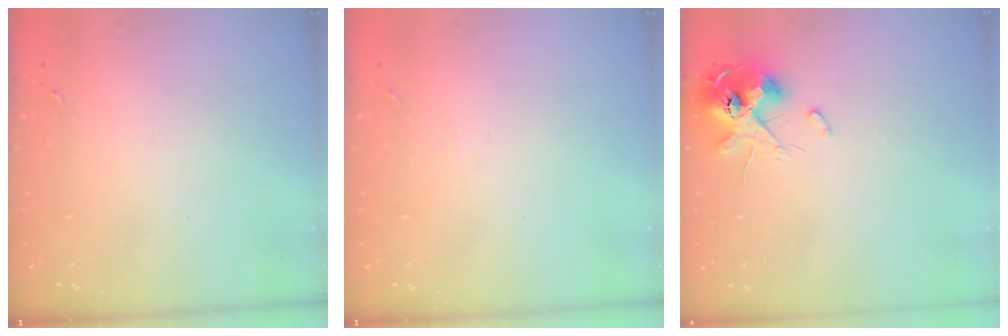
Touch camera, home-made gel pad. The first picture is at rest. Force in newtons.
{"total": 0.0}
{"total": 13.7, "press": 13.6, "slide": 1.8}